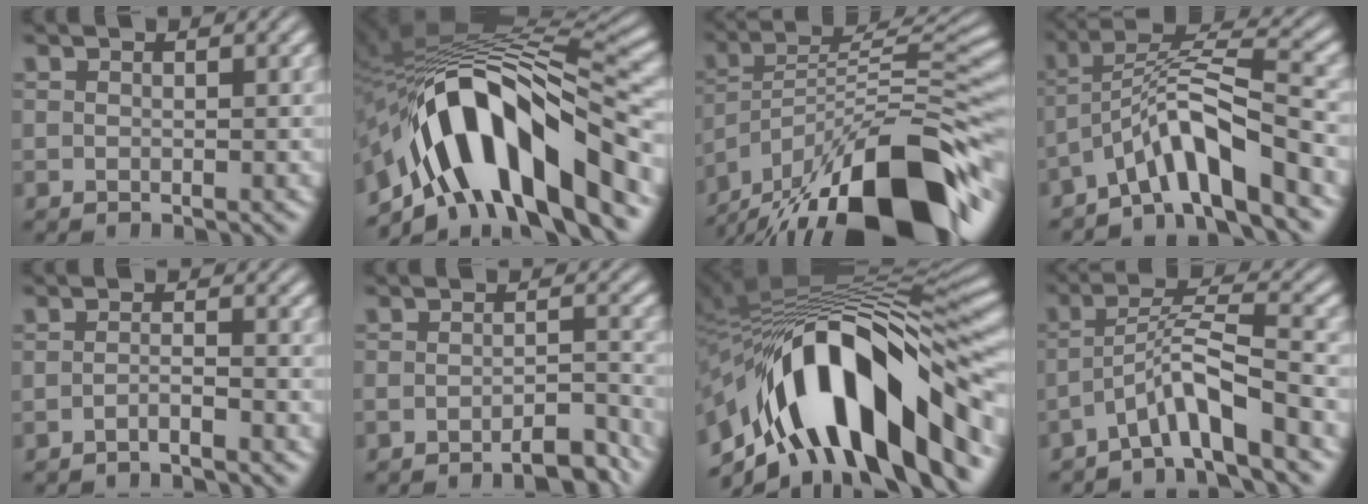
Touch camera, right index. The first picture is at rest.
{"total": 17.8, "force": [-2.9, 9.1, 15.0], "torque": [-0.239, 0.004, -0.040]}
{"total": 15.4, "force": [-6.8, 7.7, 11.5], "torque": [-0.183, -0.033, -0.085]}
{"total": 6.2, "force": [-1.7, 3.1, 5.1], "torque": [-0.092, -0.007, -0.025]}
{"total": 1.9, "force": [-1.8, -0.2, 0.6], "torque": [-0.007, -0.007, -0.030]}
{"total": 3.7, "force": [-3.3, 0.5, 1.4], "torque": [-0.008, -0.004, -0.057]}
{"total": 19.7, "force": [-2.2, 10.1, 16.7], "torque": [-0.264, 0.005, -0.027]}
{"total": 4.1, "force": [-1.5, 1.0, 3.7], "torque": [-0.064, 0.000, -0.026]}